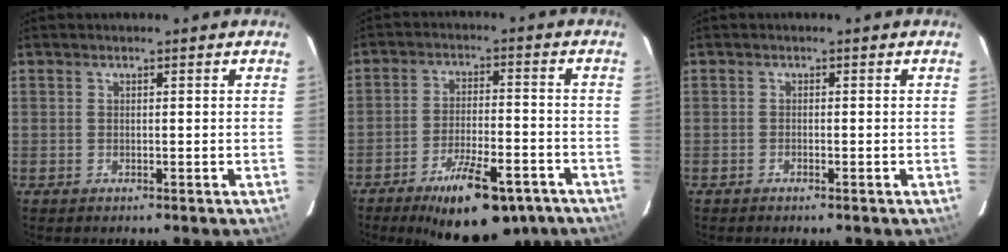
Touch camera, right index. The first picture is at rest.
{"total": 16.2, "force": [-11.1, 5.6, 10.4], "torque": [-0.181, -0.014, -0.161]}
{"total": 0.6, "force": [-0.6, 0.1, 0.2], "torque": [-0.003, -0.001, -0.010]}